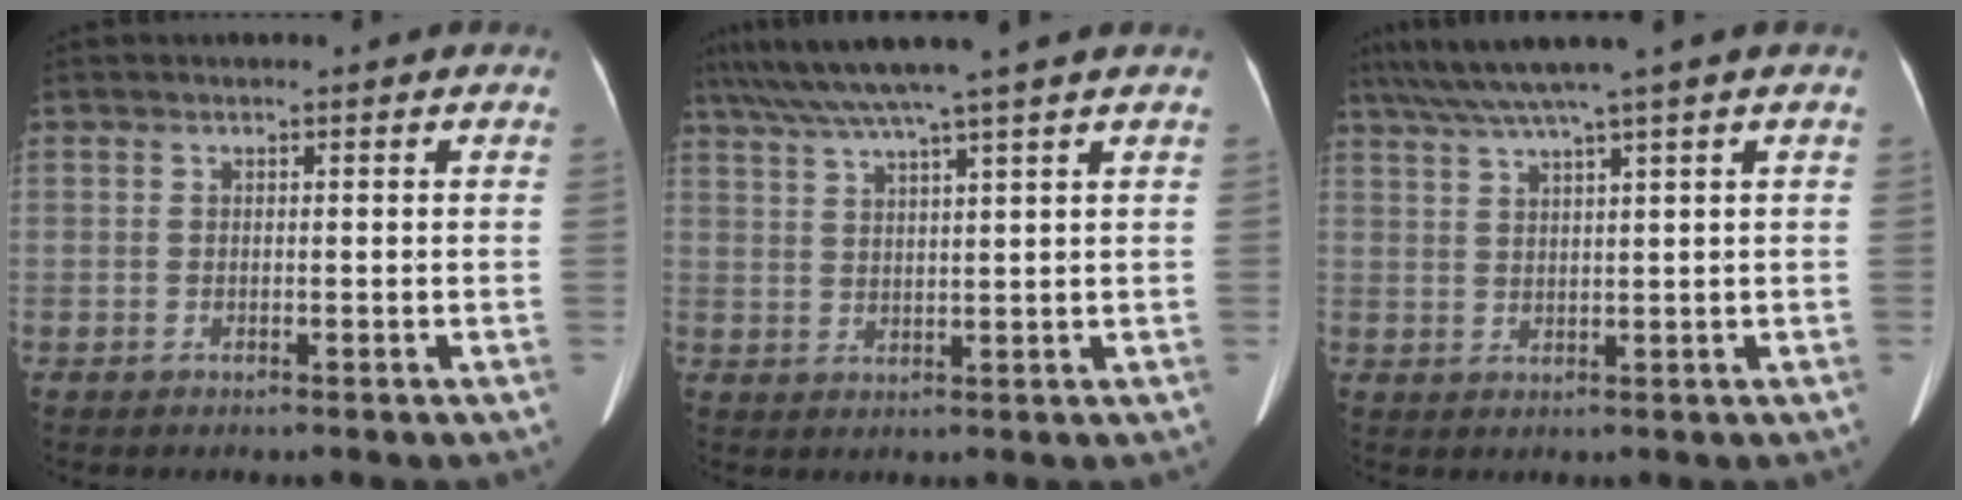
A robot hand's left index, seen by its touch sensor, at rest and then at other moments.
{"total": 8.8, "force": [7.2, -1.9, 4.7], "torque": [-0.083, 0.022, 0.117]}
{"total": 6.9, "force": [5.3, -1.6, 4.1], "torque": [-0.073, 0.024, 0.094]}